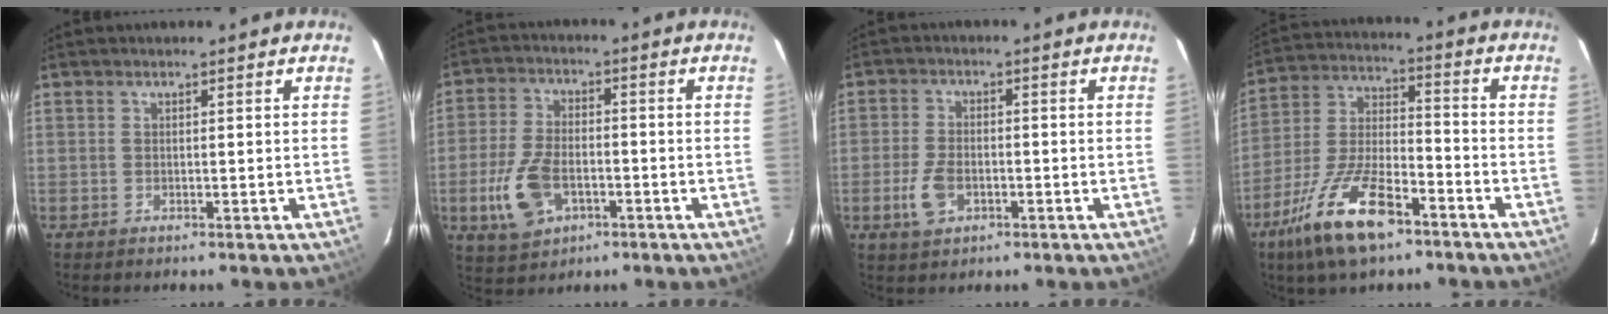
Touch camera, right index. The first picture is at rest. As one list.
[{"total": 11.0, "force": [-4.0, 6.6, 7.8], "torque": [-0.177, -0.003, -0.067]}, {"total": 6.0, "force": [-2.4, 3.7, 4.2], "torque": [-0.098, -0.005, -0.041]}, {"total": 16.5, "force": [-10.2, 6.1, 11.5], "torque": [-0.243, -0.017, -0.186]}]